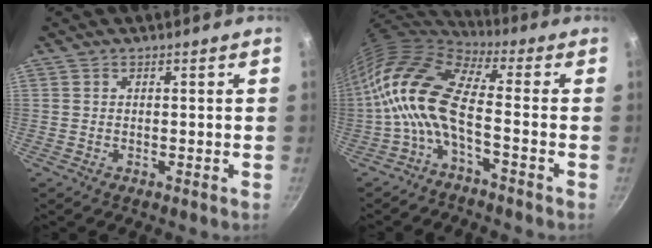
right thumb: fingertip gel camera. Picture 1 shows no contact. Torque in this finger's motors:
{"motor_torque": [-0.22, 1.39, 2.35, -0.40, 0.26]}